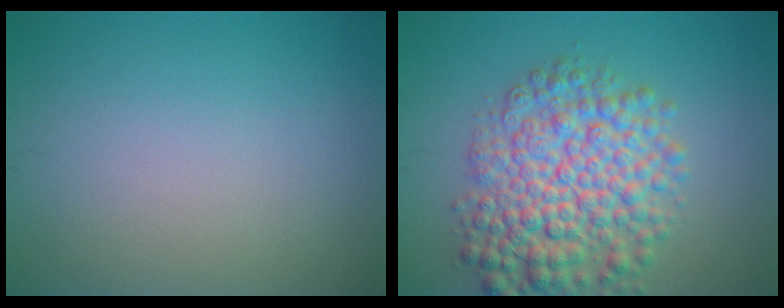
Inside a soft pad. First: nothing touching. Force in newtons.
{"total": 8.1, "press": 8.1, "slide": 0.2}